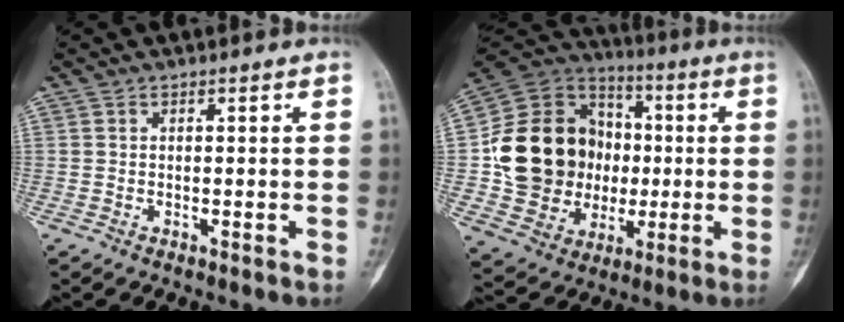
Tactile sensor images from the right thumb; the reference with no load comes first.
{"total": 22.2, "force": [0.0, 18.8, 11.8], "torque": [-0.172, 0.029, 0.016]}